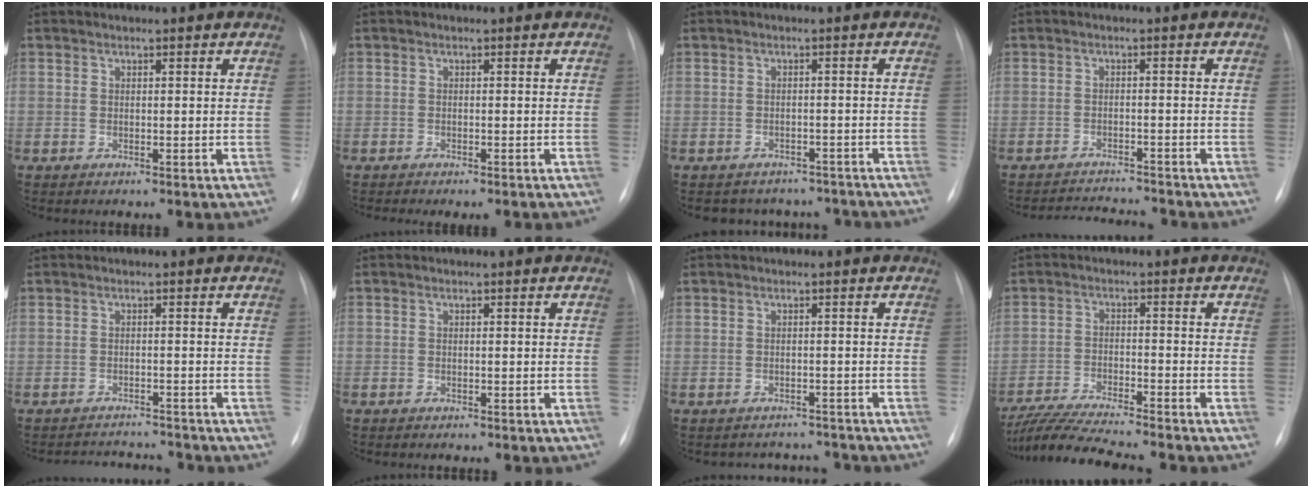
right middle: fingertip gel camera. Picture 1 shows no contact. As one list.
[{"total": 2.4, "force": [-2.0, 0.7, 1.1], "torque": [-0.011, -0.004, -0.023]}, {"total": 8.0, "force": [-7.2, 3.5, 0.2], "torque": [0.004, 0.023, -0.076]}, {"total": 6.2, "force": [-6.2, -0.1, 0.5], "torque": [-0.011, -0.002, -0.096]}, {"total": 5.4, "force": [-5.4, 0.4, -0.1], "torque": [-0.001, 0.004, -0.079]}, {"total": 1.4, "force": [-1.1, 0.7, 0.5], "torque": [-0.012, 0.001, -0.013]}, {"total": 4.4, "force": [-4.1, 1.2, -1.1], "torque": [0.017, 0.018, -0.051]}, {"total": 12.8, "force": [-11.5, 0.1, 5.6], "torque": [-0.101, -0.016, -0.190]}]